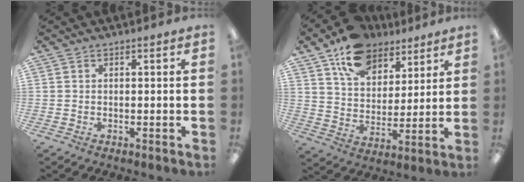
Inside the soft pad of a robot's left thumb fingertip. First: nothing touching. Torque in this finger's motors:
{"motor_torque": [0.34, 0.32, 0.32, -0.80, 0.08]}